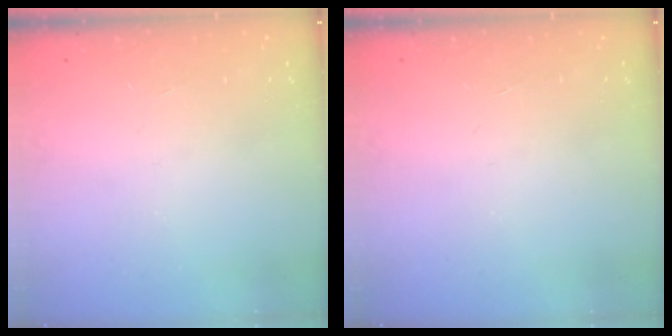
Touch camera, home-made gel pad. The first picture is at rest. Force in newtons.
{"total": 0.0}